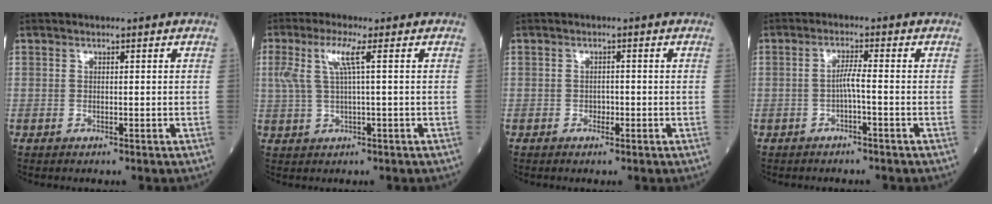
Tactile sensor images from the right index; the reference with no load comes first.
{"total": 4.7, "force": [1.6, 0.0, 4.4], "torque": [-0.102, 0.014, 0.037]}
{"total": 1.1, "force": [-0.4, 0.7, 0.7], "torque": [-0.011, 0.002, -0.006]}
{"total": 2.3, "force": [-0.7, -0.2, 2.1], "torque": [-0.038, 0.002, -0.016]}